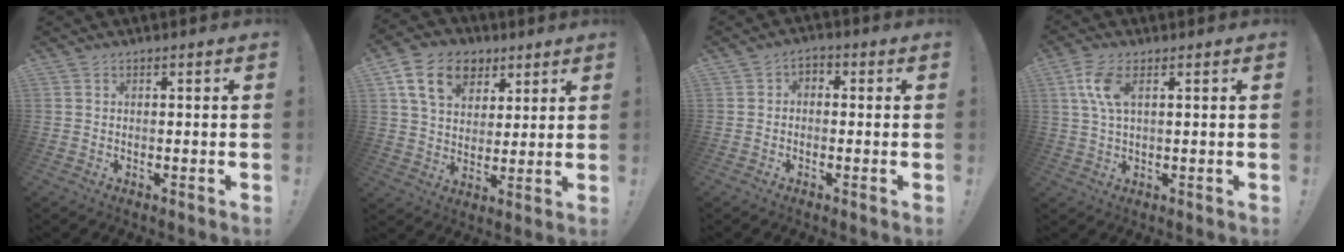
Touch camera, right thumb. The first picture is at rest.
{"total": 15.4, "force": [7.2, 10.9, 8.2], "torque": [-0.117, -0.028, 0.136]}
{"total": 2.6, "force": [-1.5, 1.6, 1.3], "torque": [-0.018, 0.009, -0.028]}
{"total": 7.2, "force": [2.3, 3.0, 6.2], "torque": [-0.125, -0.002, 0.037]}